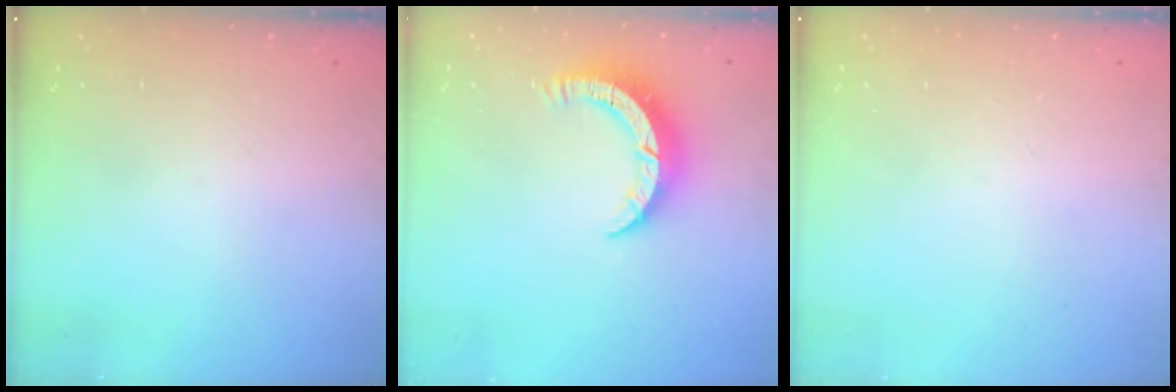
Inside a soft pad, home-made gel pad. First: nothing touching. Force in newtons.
{"total": 7.1, "press": 7.1, "slide": 0.4}
{"total": 0.0}